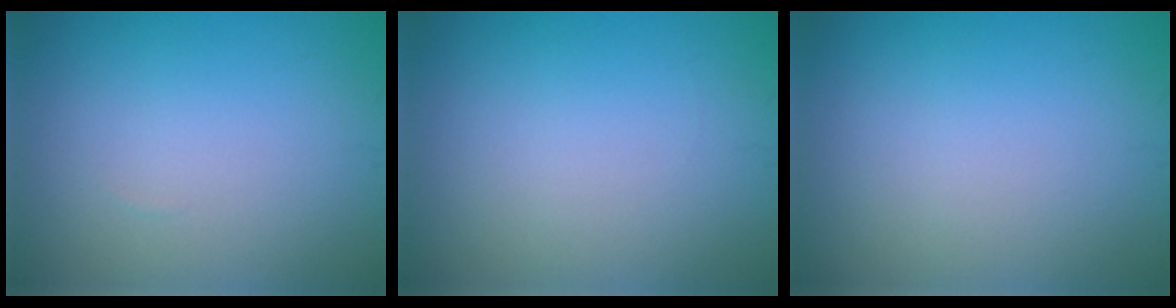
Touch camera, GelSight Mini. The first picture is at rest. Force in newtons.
{"total": 0.0}
{"total": 0.0}